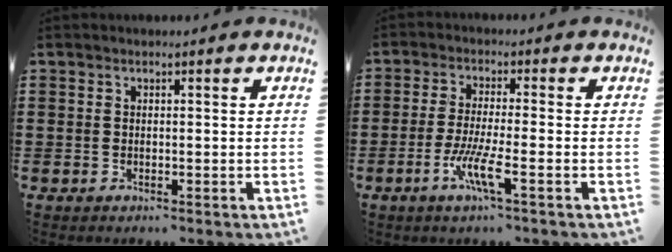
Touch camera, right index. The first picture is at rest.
{"total": 6.0, "force": [-2.8, 0.2, 5.3], "torque": [-0.114, -0.016, -0.057]}